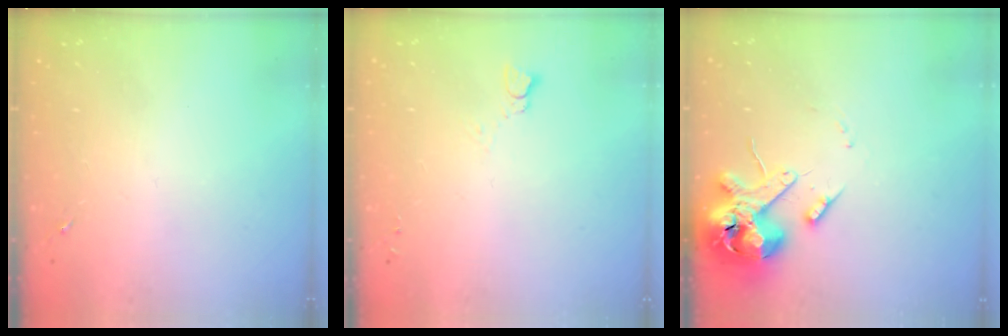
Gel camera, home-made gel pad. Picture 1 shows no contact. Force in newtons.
{"total": 2.5, "press": 2.5, "slide": 0.1}
{"total": 13.8, "press": 13.6, "slide": 2.4}